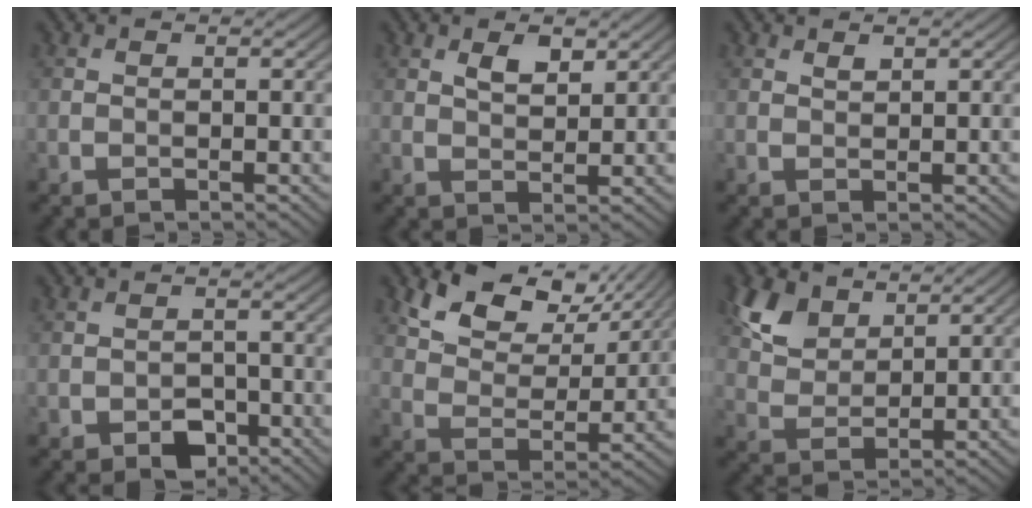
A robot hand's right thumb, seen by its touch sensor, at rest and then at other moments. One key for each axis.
{"total": 2.8, "fx": 1.5, "fy": 1.3, "fz": 1.9, "tx": -0.039, "ty": -0.003, "tz": 0.031}
{"total": 0.8, "fx": 0.6, "fy": 0.2, "fz": 0.4, "tx": -0.012, "ty": -0.002, "tz": 0.015}
{"total": 3.5, "fx": -2.1, "fy": 2.2, "fz": 1.8, "tx": -0.028, "ty": -0.005, "tz": -0.037}
{"total": 10.2, "fx": 6.6, "fy": 5.2, "fz": 5.7, "tx": -0.123, "ty": -0.004, "tz": 0.115}
{"total": 7.2, "fx": 4.6, "fy": 4.0, "fz": 3.7, "tx": -0.096, "ty": 0.005, "tz": 0.099}